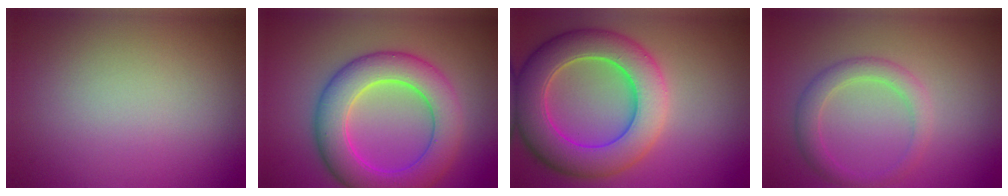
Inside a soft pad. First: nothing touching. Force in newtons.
{"total": 7.8, "press": 7.8, "slide": 0.3}
{"total": 8.9, "press": 8.8, "slide": 0.7}
{"total": 2.5, "press": 2.5, "slide": 0.1}